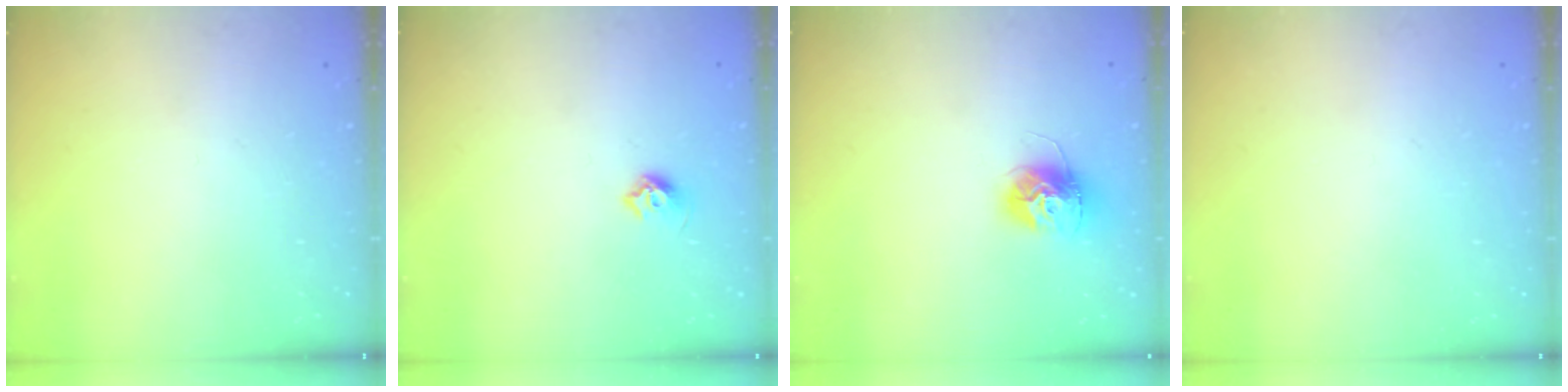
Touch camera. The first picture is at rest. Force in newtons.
{"total": 5.5, "press": 5.3, "slide": 1.2}
{"total": 12.1, "press": 12.1, "slide": 1.1}
{"total": 0.8, "press": 0.8, "slide": 0.0}